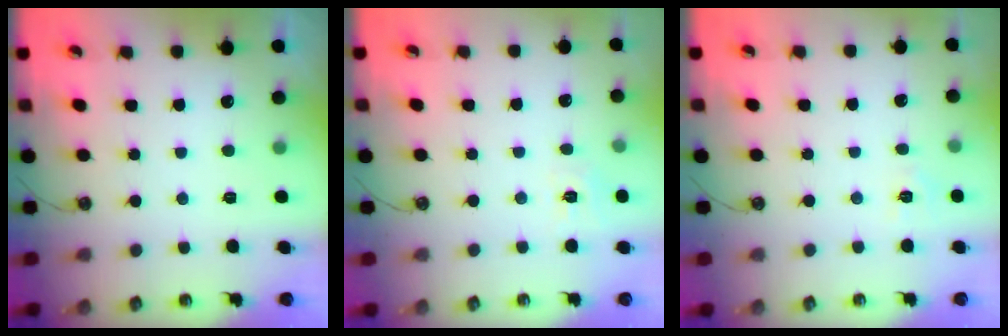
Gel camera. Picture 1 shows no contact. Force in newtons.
{"total": 5.9, "press": 5.9, "slide": 0.3}
{"total": 4.9, "press": 4.8, "slide": 0.6}